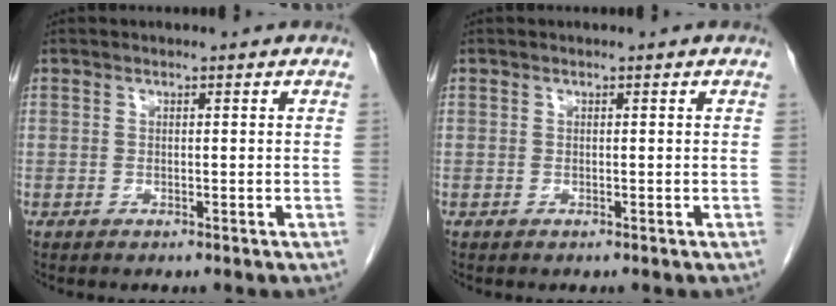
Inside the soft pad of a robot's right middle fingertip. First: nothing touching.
{"total": 0.0}